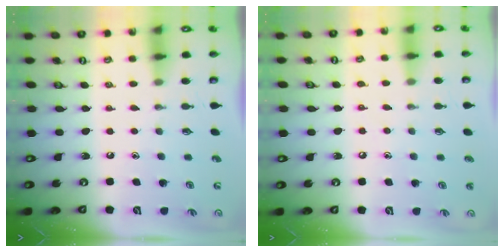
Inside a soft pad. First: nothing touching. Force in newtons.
{"total": 4.1, "press": 4.1, "slide": 0.4}